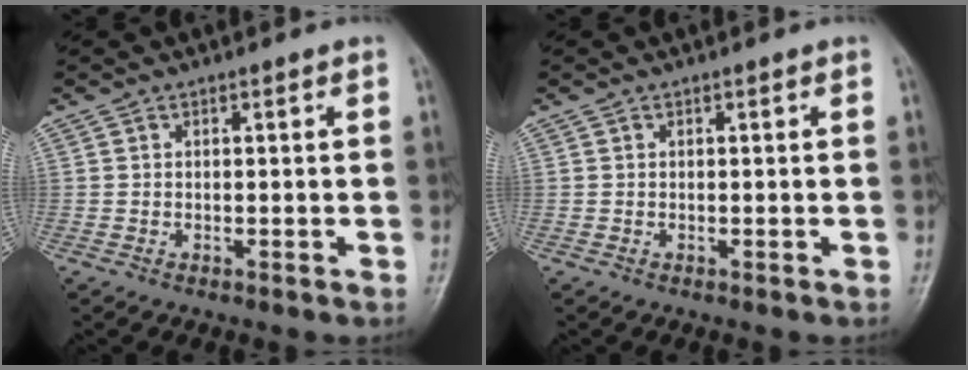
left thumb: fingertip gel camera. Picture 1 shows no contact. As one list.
[{"total": 0.0}]